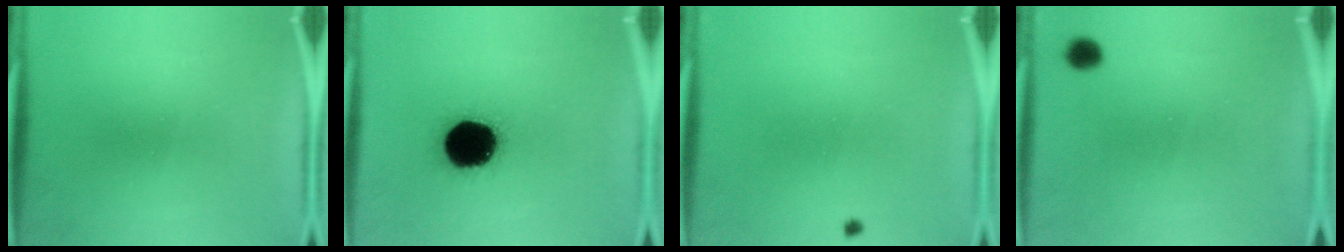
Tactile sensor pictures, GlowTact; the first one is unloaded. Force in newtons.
{"total": 18.3}
{"total": 0.5}
{"total": 2.2}